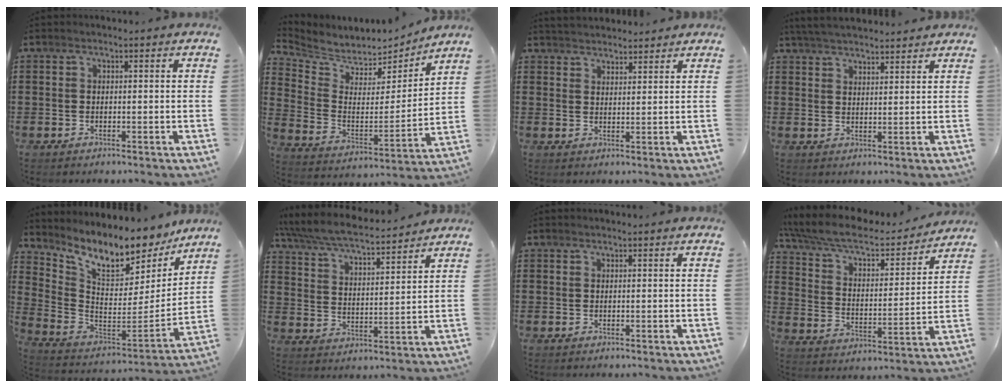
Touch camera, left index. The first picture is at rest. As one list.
[{"total": 5.3, "force": [4.8, 2.2, 0.1], "torque": [-0.041, -0.043, 0.080]}, {"total": 2.6, "force": [2.5, 0.3, -0.3], "torque": [-0.003, -0.003, 0.049]}, {"total": 3.9, "force": [3.9, 0.1, 0.7], "torque": [-0.026, -0.009, 0.072]}, {"total": 10.2, "force": [8.5, 3.1, 4.7], "torque": [-0.120, -0.068, 0.145]}, {"total": 6.2, "force": [5.8, 0.3, 2.2], "torque": [-0.069, -0.036, 0.098]}, {"total": 0.0}, {"total": 8.2, "force": [7.1, 1.8, 3.6], "torque": [-0.101, -0.044, 0.122]}]